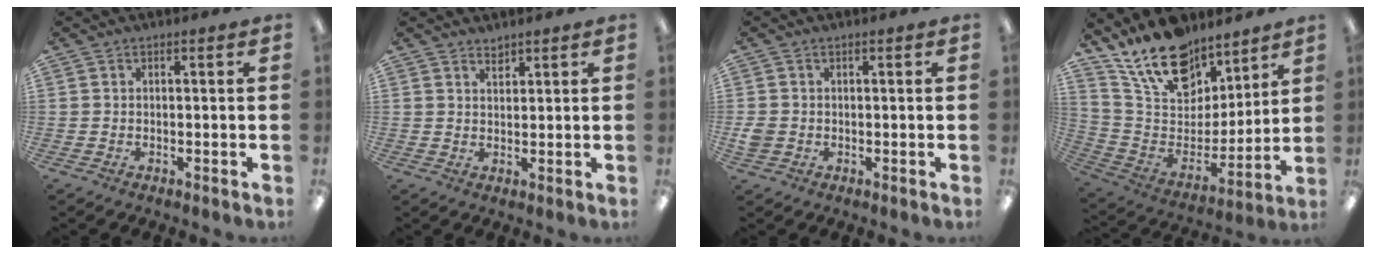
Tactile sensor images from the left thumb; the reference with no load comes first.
{"total": 2.0, "force": [1.9, 0.5, 0.4], "torque": [-0.002, -0.009, 0.034]}
{"total": 2.3, "force": [-0.3, 2.1, 0.9], "torque": [-0.006, 0.001, -0.007]}
{"total": 18.6, "force": [14.5, 9.2, 7.3], "torque": [-0.146, -0.091, 0.265]}